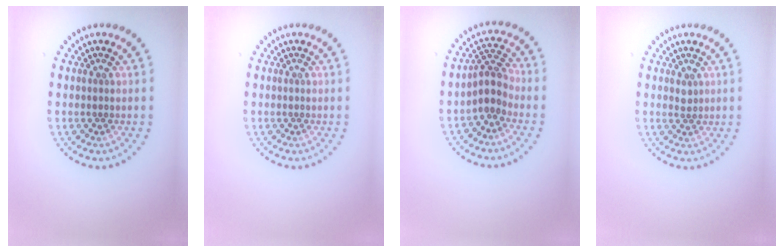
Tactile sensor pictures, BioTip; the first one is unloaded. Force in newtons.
{"total": 0.0}
{"total": 2.7, "press": 2.1, "slide": 1.7}
{"total": 0.7, "press": 0.6, "slide": 0.4}